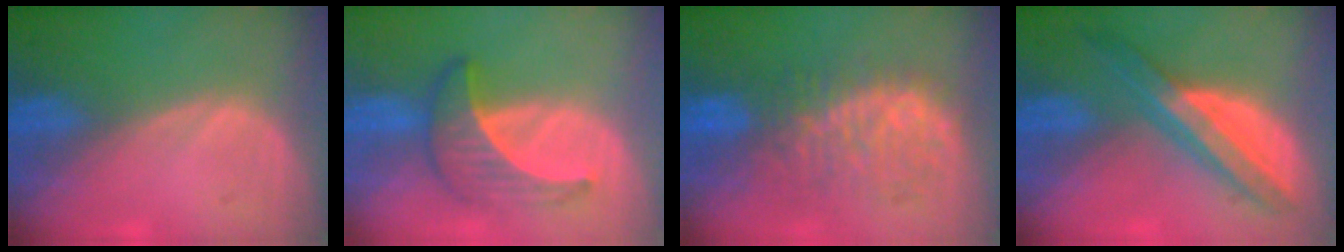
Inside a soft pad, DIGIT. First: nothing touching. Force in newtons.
{"total": 6.7, "press": 6.1, "slide": 2.7}
{"total": 9.4, "press": 8.9, "slide": 3.0}
{"total": 7.5, "press": 7.5, "slide": 0.4}